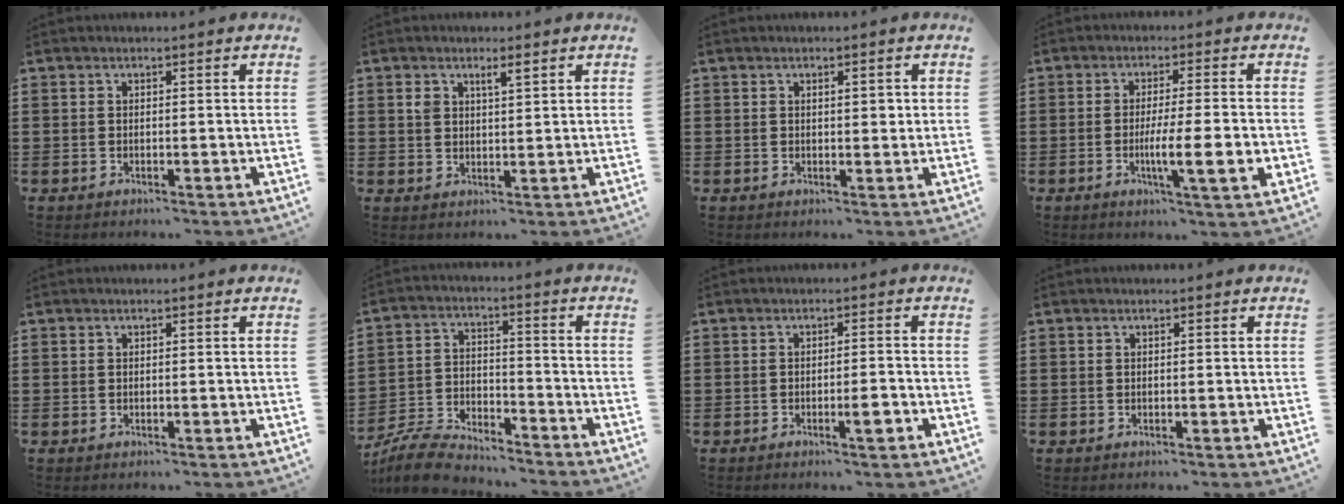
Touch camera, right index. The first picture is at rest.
{"total": 2.4, "force": [1.4, 0.9, 1.8], "torque": [-0.029, 0.001, 0.022]}
{"total": 1.6, "force": [0.5, 0.5, 1.4], "torque": [-0.019, 0.003, 0.004]}
{"total": 8.3, "force": [-1.8, 0.8, 8.0], "torque": [-0.130, -0.017, -0.031]}
{"total": 0.0}
{"total": 6.8, "force": [-6.5, 1.2, 1.5], "torque": [-0.039, 0.013, -0.131]}
{"total": 2.9, "force": [-1.3, 0.3, 2.5], "torque": [-0.043, -0.001, -0.023]}
{"total": 0.0}